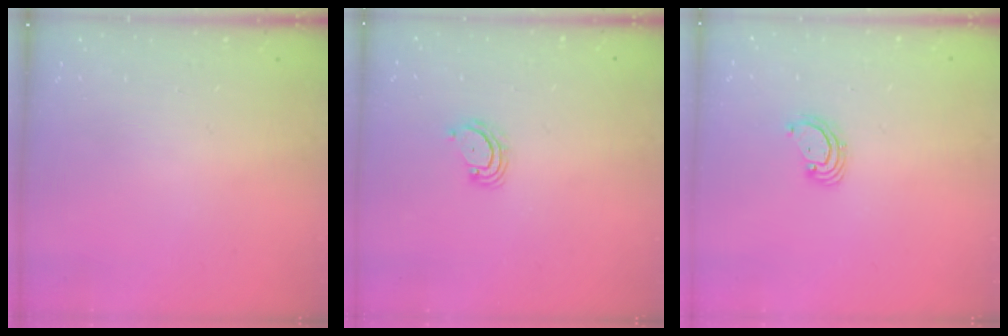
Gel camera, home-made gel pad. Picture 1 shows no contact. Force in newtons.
{"total": 3.8, "press": 3.8, "slide": 0.5}
{"total": 3.3, "press": 3.3, "slide": 0.2}